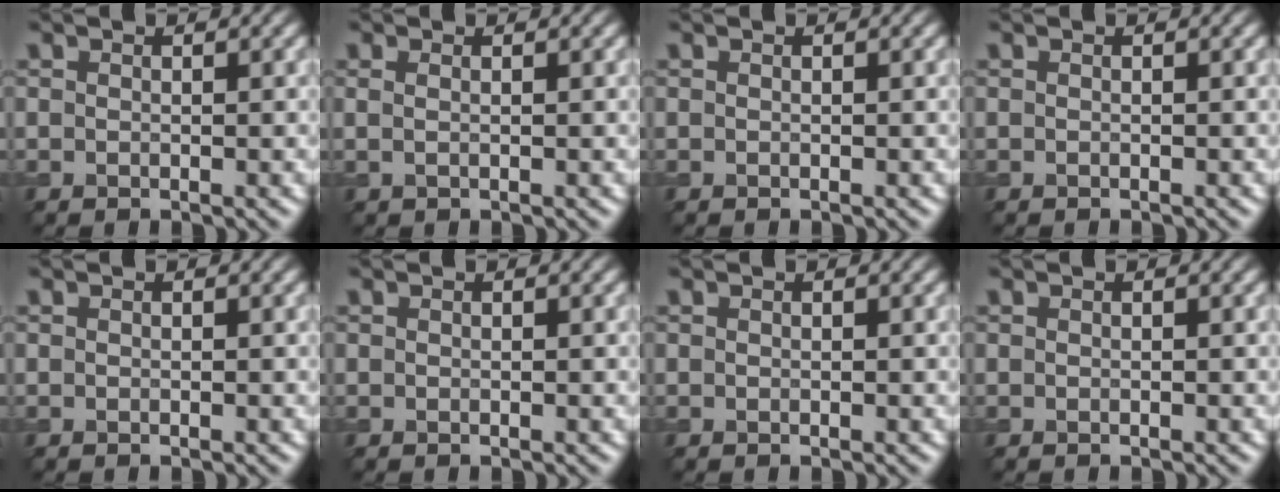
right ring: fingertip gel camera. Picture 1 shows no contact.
{"total": 0.9, "force": [0.3, 0.4, 0.8], "torque": [-0.017, -0.001, 0.001]}
{"total": 0.0}
{"total": 0.0}
{"total": 0.0}
{"total": 0.0}
{"total": 0.0}
{"total": 0.0}